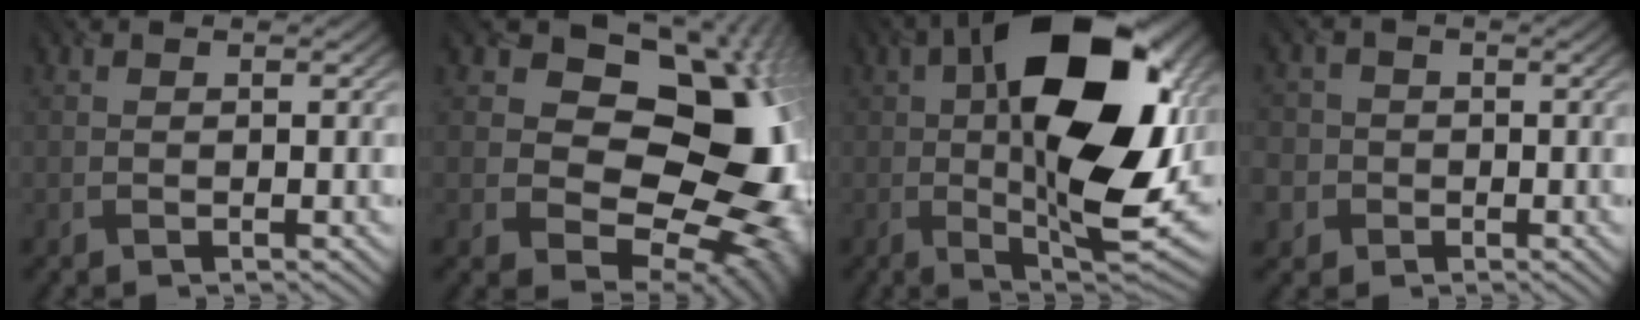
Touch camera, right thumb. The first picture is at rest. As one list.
[{"total": 18.8, "force": [2.0, 14.9, 11.3], "torque": [-0.134, -0.010, 0.054]}, {"total": 18.5, "force": [2.1, 8.2, 16.4], "torque": [-0.262, 0.009, 0.022]}, {"total": 4.2, "force": [-2.0, 3.7, 0.0], "torque": [-0.011, -0.004, -0.046]}]